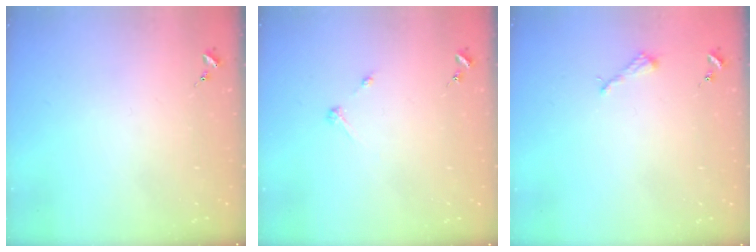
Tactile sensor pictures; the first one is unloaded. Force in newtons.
{"total": 2.7, "press": 2.7, "slide": 0.3}
{"total": 2.6, "press": 2.6, "slide": 0.3}